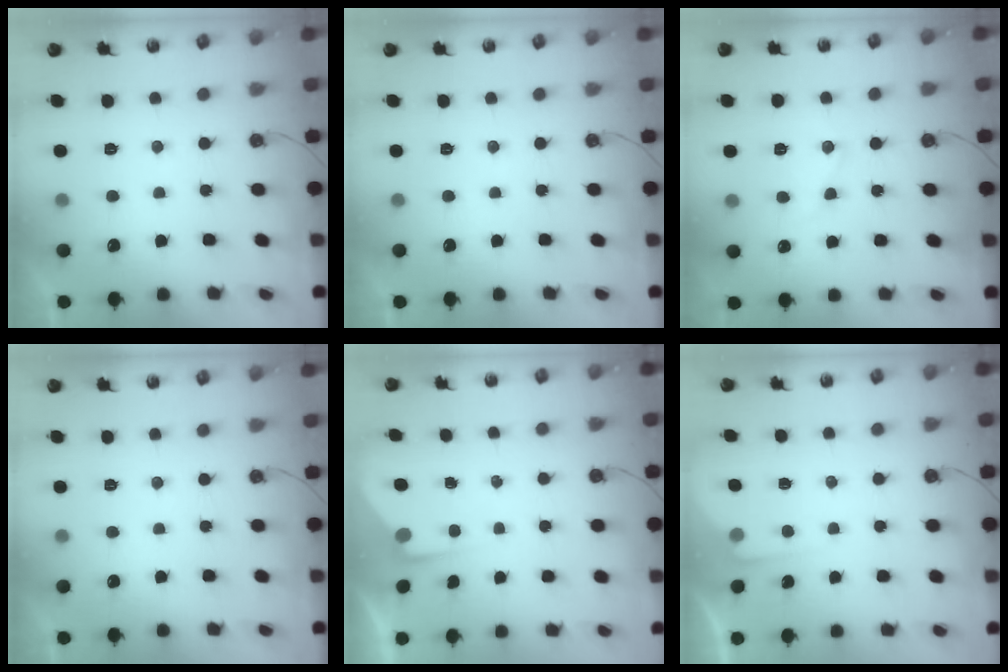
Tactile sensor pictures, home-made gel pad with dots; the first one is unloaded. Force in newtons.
{"total": 0.0}
{"total": 9.5, "press": 9.5, "slide": 0.7}
{"total": 0.0}
{"total": 2.7, "press": 2.6, "slide": 0.4}
{"total": 3.7, "press": 3.6, "slide": 0.5}